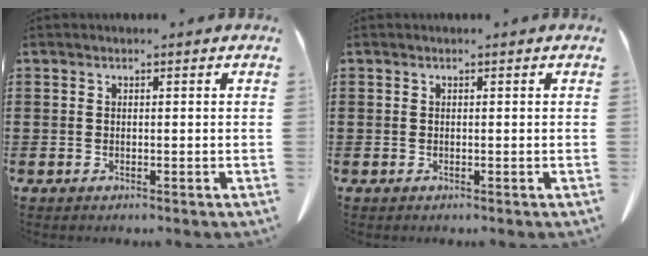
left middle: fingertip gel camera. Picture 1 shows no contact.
{"total": 0.0}